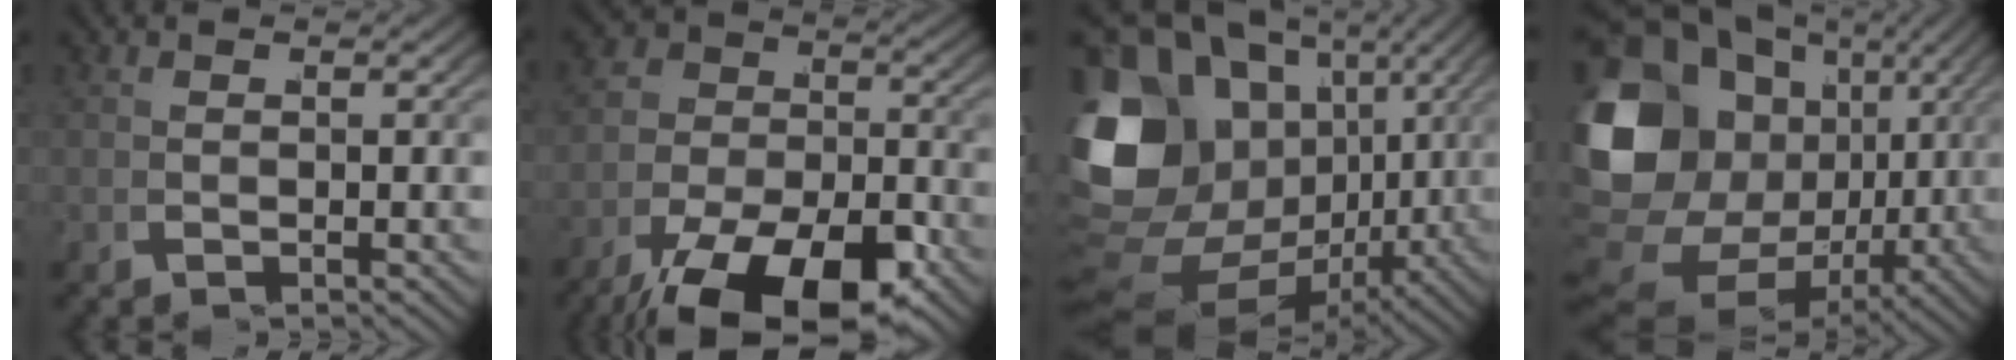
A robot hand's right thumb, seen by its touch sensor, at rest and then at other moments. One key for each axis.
{"total": 11.3, "fx": -6.2, "fy": 6.0, "fz": 7.3, "tx": -0.103, "ty": -0.049, "tz": -0.078}
{"total": 17.8, "fx": 1.1, "fy": 13.5, "fz": 11.6, "tx": -0.255, "ty": -0.052, "tz": 0.040}
{"total": 16.2, "fx": 1.5, "fy": 11.8, "fz": 10.9, "tx": -0.245, "ty": -0.052, "tz": 0.055}